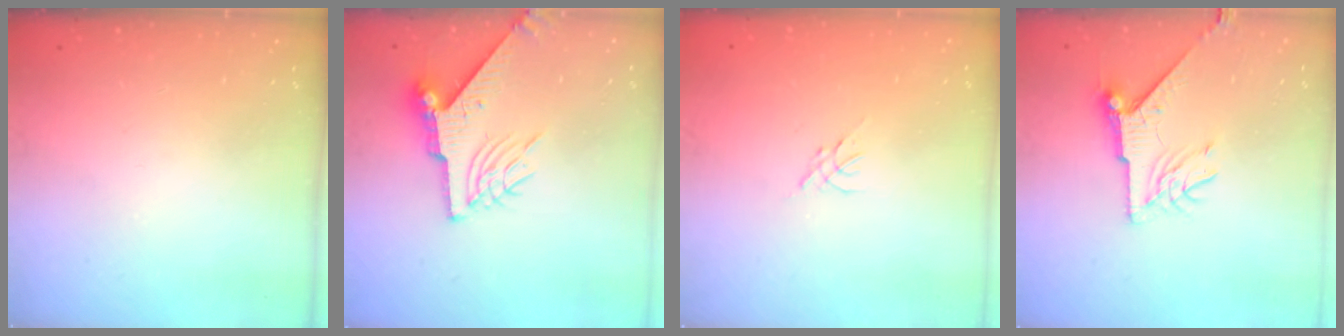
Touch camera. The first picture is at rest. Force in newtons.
{"total": 9.2, "press": 9.1, "slide": 1.1}
{"total": 0.0}
{"total": 8.3, "press": 8.2, "slide": 0.8}